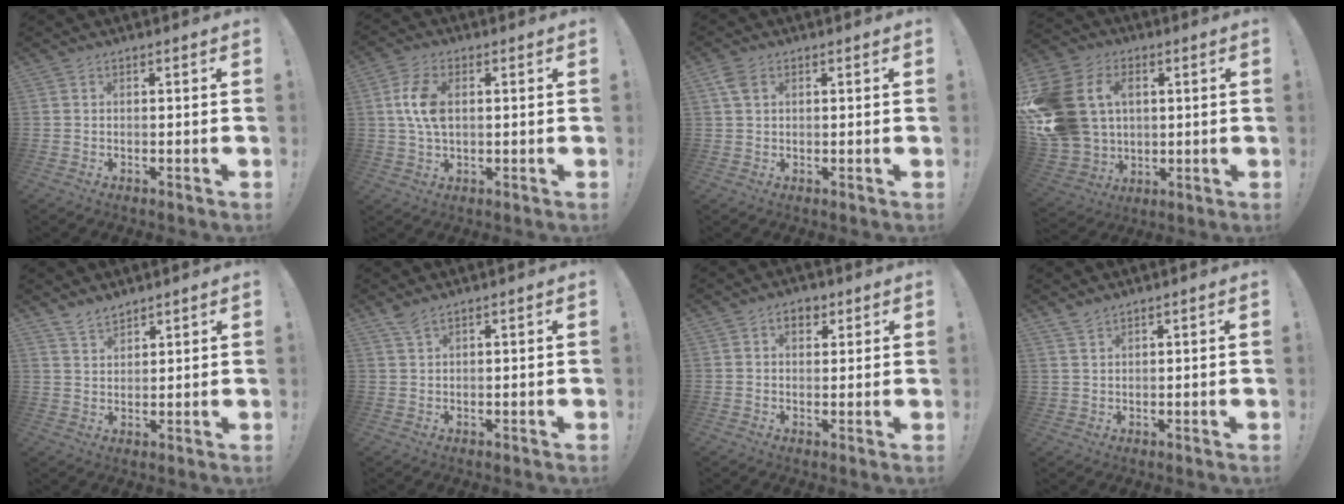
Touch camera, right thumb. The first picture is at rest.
{"total": 8.4, "force": [1.3, 5.0, 6.6], "torque": [-0.135, 0.004, 0.022]}
{"total": 4.1, "force": [1.8, 2.6, 2.6], "torque": [-0.044, 0.003, 0.035]}
{"total": 21.7, "force": [4.7, 16.9, 12.7], "torque": [-0.271, -0.010, 0.099]}
{"total": 5.2, "force": [4.6, 1.8, 1.4], "torque": [-0.017, -0.033, 0.086]}
{"total": 2.8, "force": [2.4, 0.5, 1.4], "torque": [-0.024, -0.010, 0.042]}
{"total": 4.5, "force": [2.0, 3.1, 2.5], "torque": [-0.030, 0.002, 0.032]}
{"total": 3.2, "force": [2.8, 1.3, 0.9], "torque": [-0.007, -0.020, 0.051]}